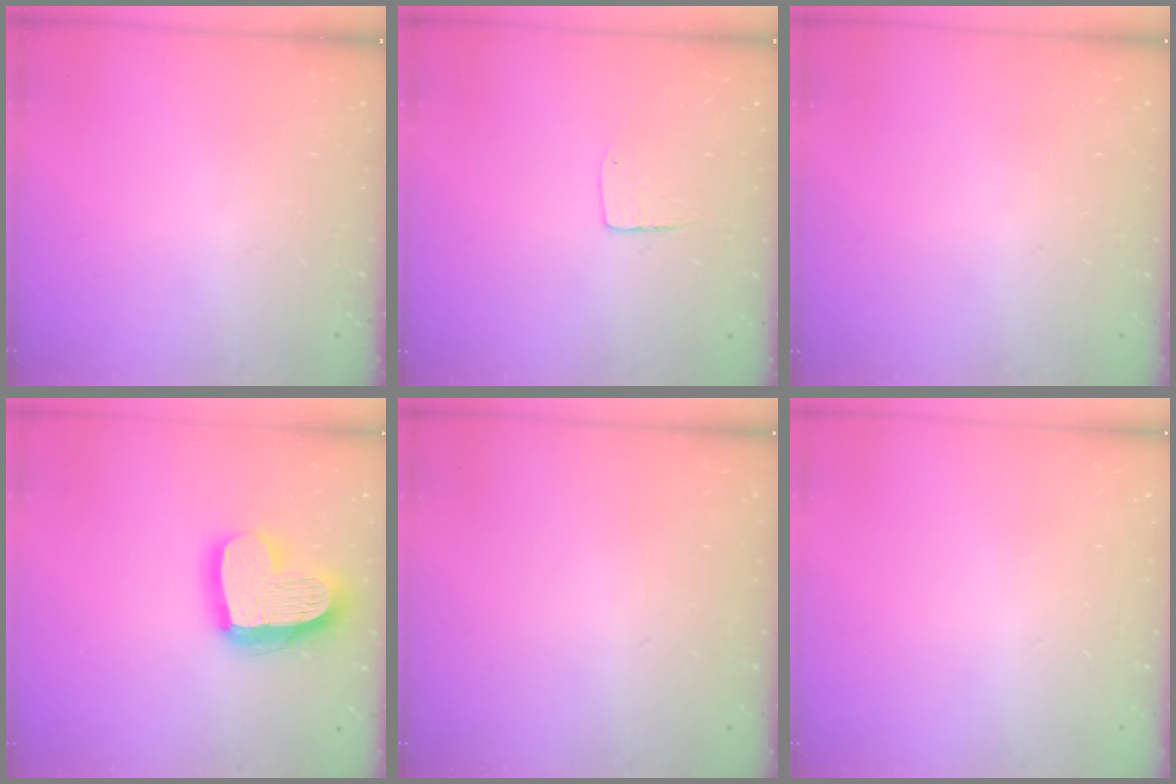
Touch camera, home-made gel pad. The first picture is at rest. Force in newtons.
{"total": 5.3, "press": 5.3, "slide": 0.4}
{"total": 0.0}
{"total": 19.3, "press": 19.3, "slide": 1.6}
{"total": 0.0}
{"total": 0.0}